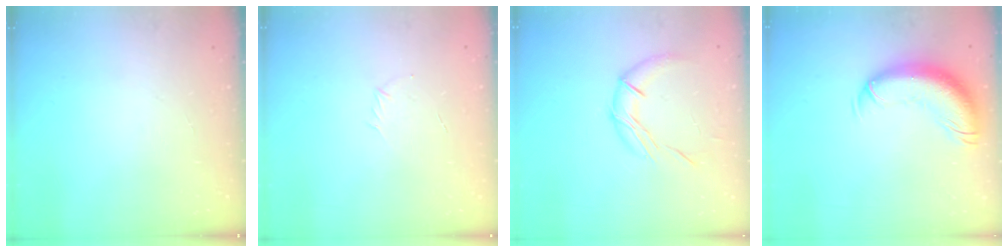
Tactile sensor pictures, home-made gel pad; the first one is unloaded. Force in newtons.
{"total": 2.8, "press": 2.7, "slide": 0.8}
{"total": 10.1, "press": 10.1, "slide": 0.2}
{"total": 13.2, "press": 12.8, "slide": 3.3}